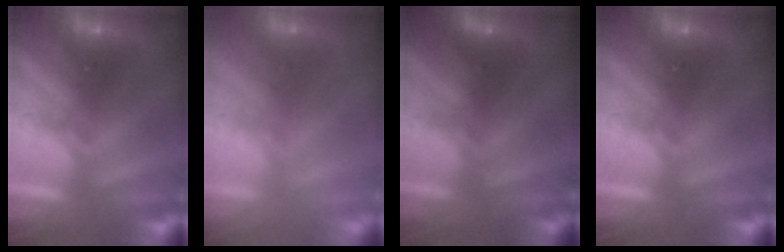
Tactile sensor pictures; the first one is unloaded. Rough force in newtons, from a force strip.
{"total": 2.2}
{"total": 1.9}
{"total": 0.0}